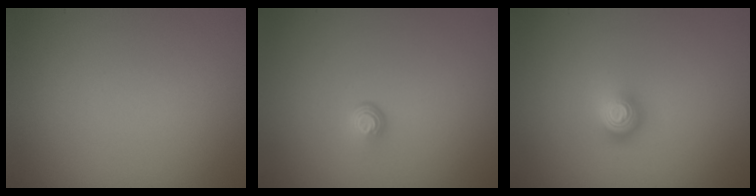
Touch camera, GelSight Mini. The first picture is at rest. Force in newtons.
{"total": 1.0, "press": 0.6, "slide": 0.8}
{"total": 2.3, "press": 1.5, "slide": 1.8}